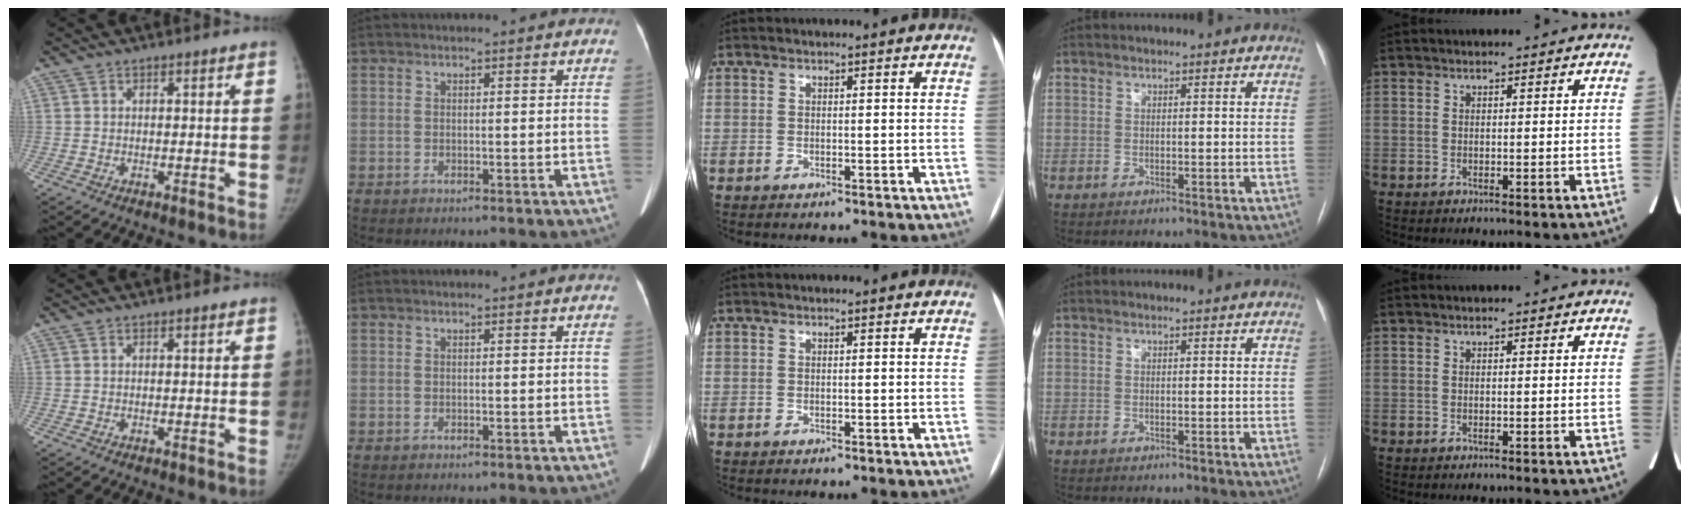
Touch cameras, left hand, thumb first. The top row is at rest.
{}